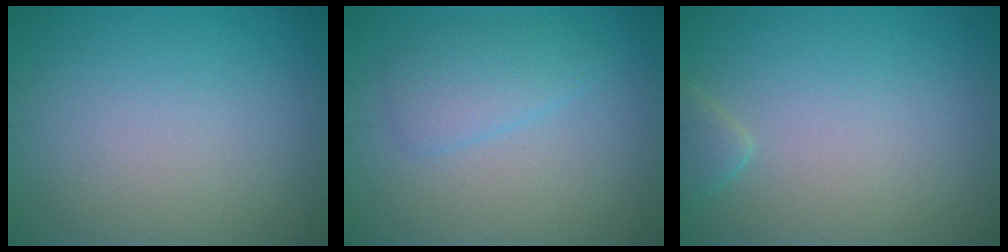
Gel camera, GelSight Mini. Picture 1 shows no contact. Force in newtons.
{"total": 2.6, "press": 2.6, "slide": 0.1}
{"total": 1.4, "press": 1.4, "slide": 0.1}